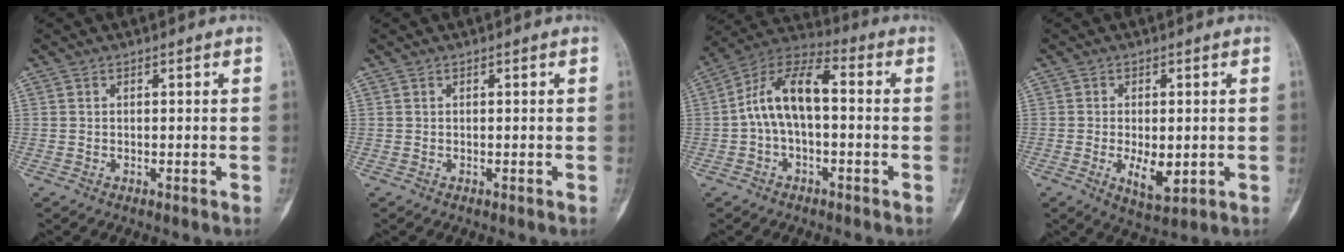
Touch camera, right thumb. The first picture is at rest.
{"total": 0.0}
{"total": 12.1, "force": [-0.2, 6.3, 10.3], "torque": [-0.183, 0.045, -0.016]}
{"total": 6.2, "force": [-1.1, 3.1, 5.3], "torque": [-0.076, -0.014, -0.012]}